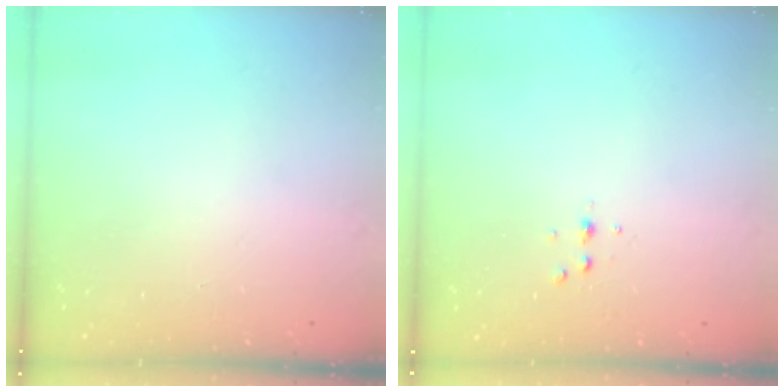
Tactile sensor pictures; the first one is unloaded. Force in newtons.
{"total": 3.5, "press": 3.5, "slide": 0.5}